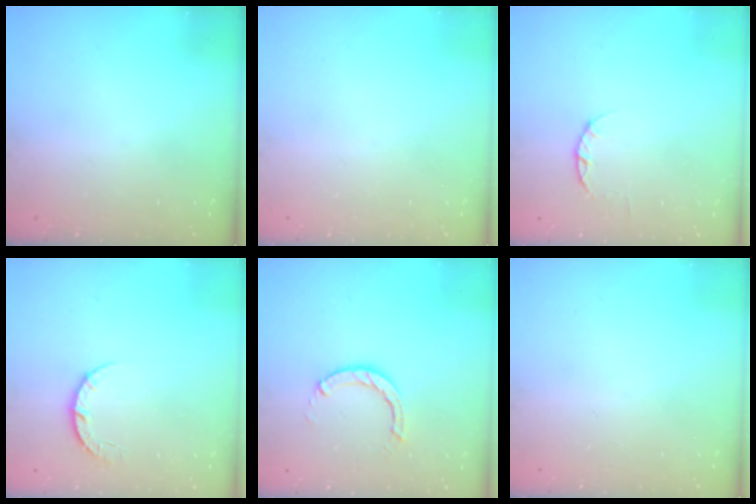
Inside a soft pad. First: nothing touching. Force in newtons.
{"total": 0.0}
{"total": 2.4, "press": 2.4, "slide": 0.4}
{"total": 5.1, "press": 5.1, "slide": 0.7}
{"total": 2.9, "press": 2.9, "slide": 0.4}
{"total": 0.0}